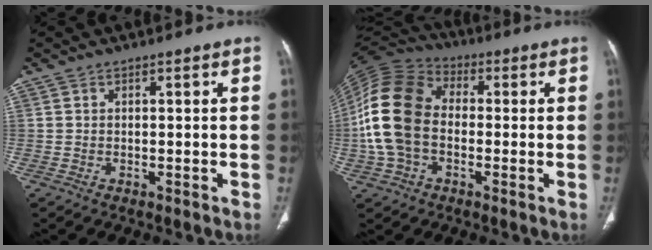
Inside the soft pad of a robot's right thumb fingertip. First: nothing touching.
{"total": 16.7, "force": [-1.3, 11.6, 11.9], "torque": [-0.245, 0.034, -0.031]}